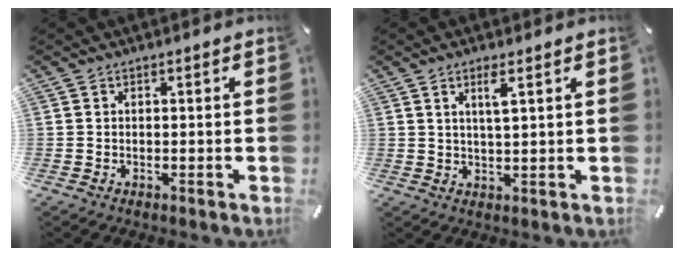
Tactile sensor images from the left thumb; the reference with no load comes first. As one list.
[{"total": 3.9, "force": [2.0, 0.7, 3.3], "torque": [-0.064, -0.003, 0.031]}]